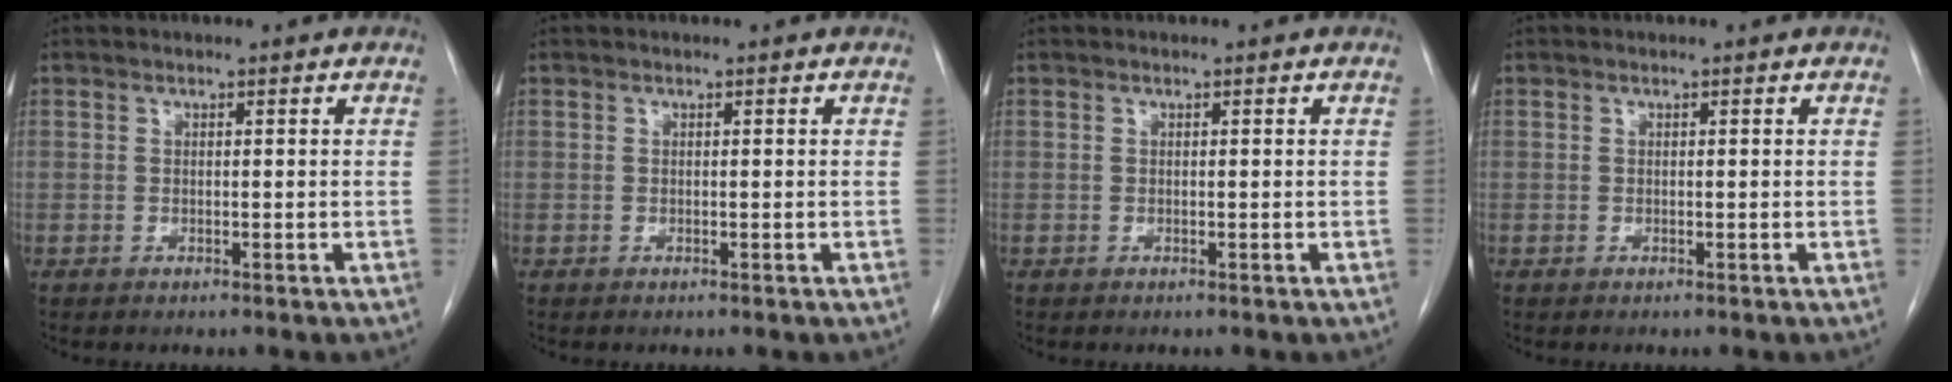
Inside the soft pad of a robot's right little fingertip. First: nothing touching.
{"total": 0.0}
{"total": 0.0}
{"total": 0.0}